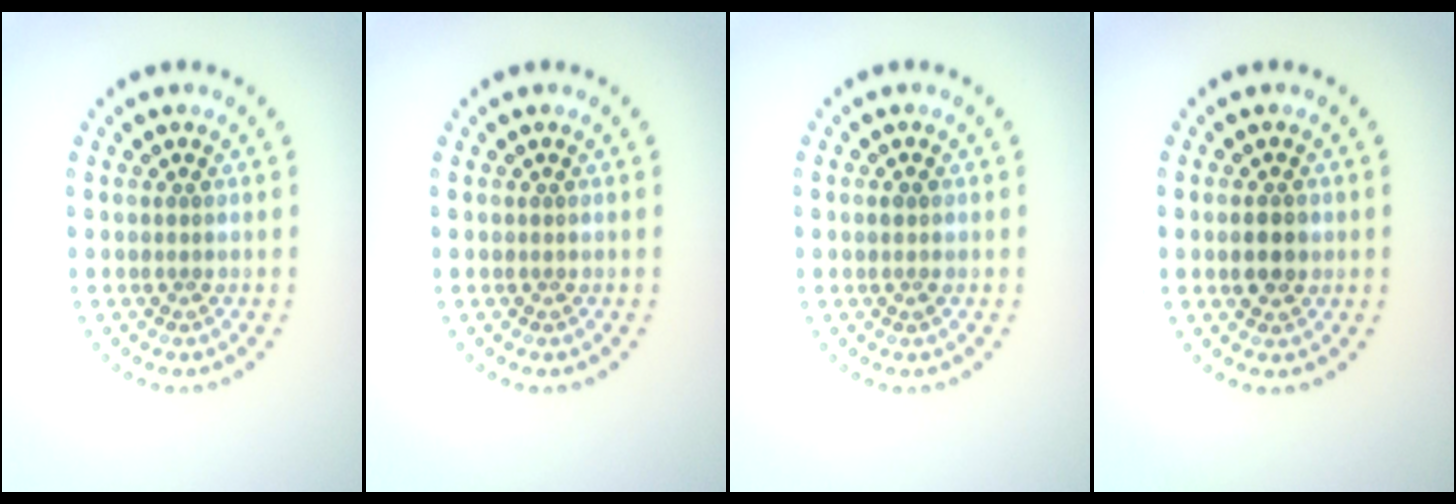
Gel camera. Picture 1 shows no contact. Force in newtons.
{"total": 0.0}
{"total": 0.8, "press": 0.8, "slide": 0.2}
{"total": 2.4, "press": 2.4, "slide": 0.1}